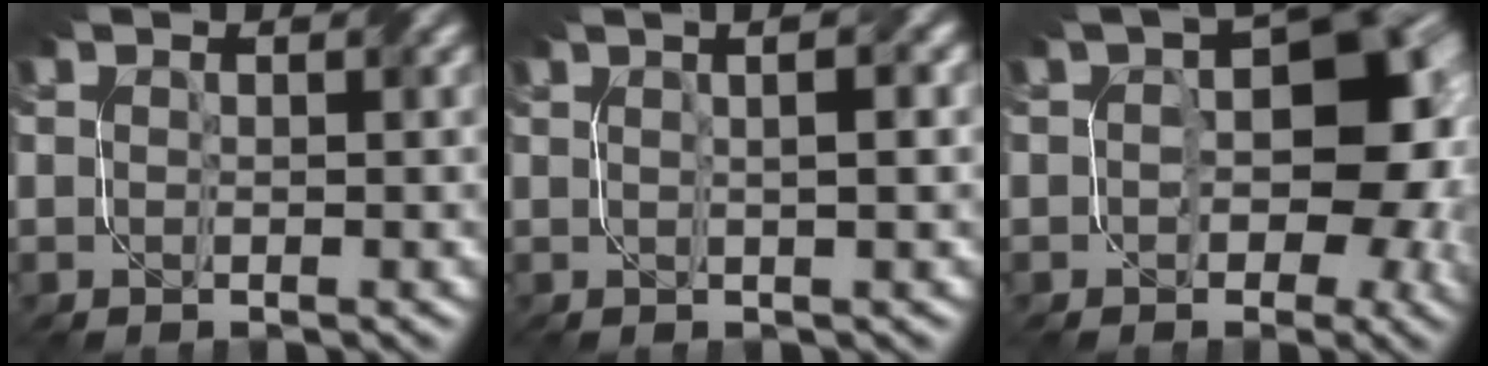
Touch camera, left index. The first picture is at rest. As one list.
[{"total": 5.0, "force": [1.4, 2.1, 4.3], "torque": [-0.031, 0.026, -0.008]}, {"total": 10.5, "force": [-0.2, 6.4, 8.3], "torque": [-0.077, 0.013, -0.007]}]